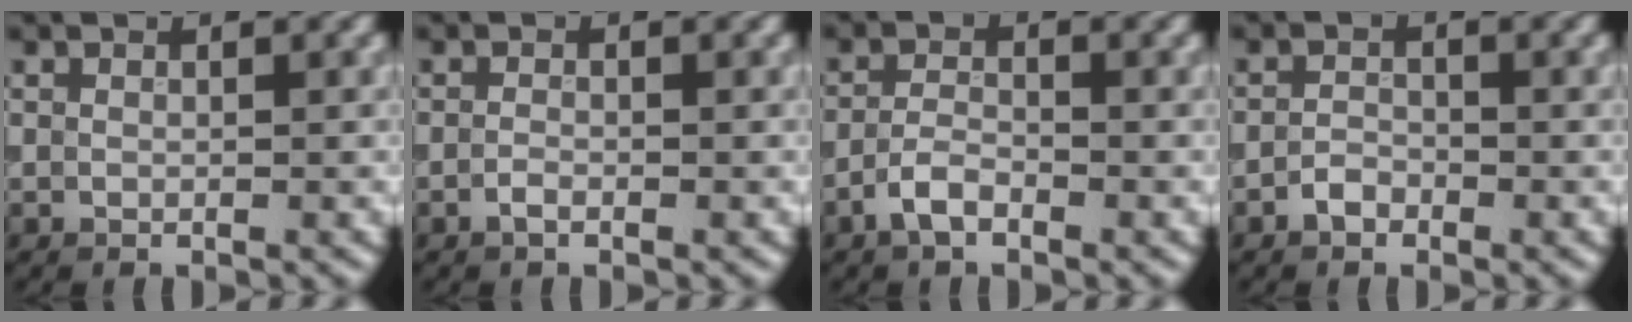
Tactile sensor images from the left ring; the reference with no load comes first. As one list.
[{"total": 0.8, "force": [-0.5, 0.3, 0.6], "torque": [-0.013, -0.001, -0.011]}, {"total": 2.2, "force": [-1.4, 0.9, 1.4], "torque": [-0.030, 0.005, -0.033]}, {"total": 1.4, "force": [-0.9, 0.8, 0.6], "torque": [-0.009, 0.004, -0.020]}]